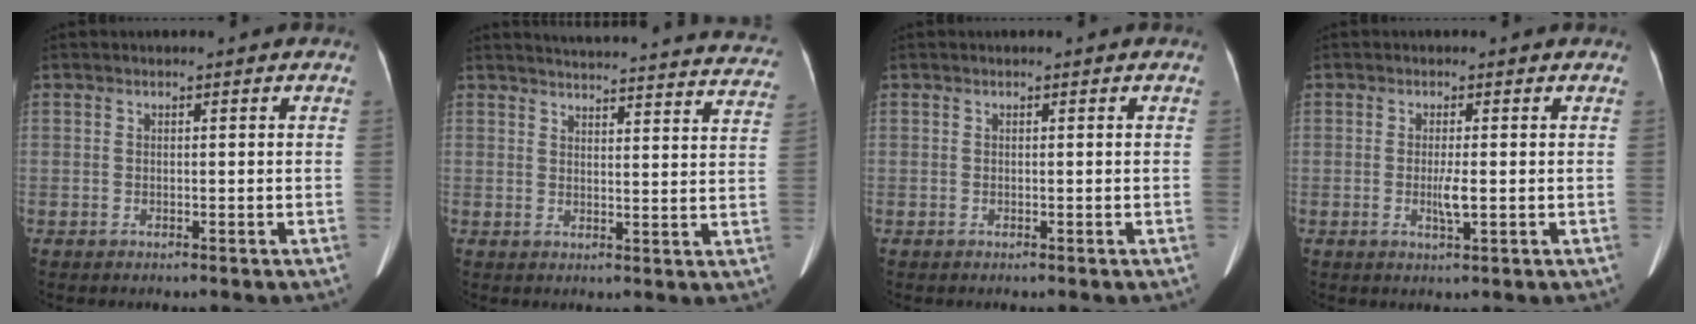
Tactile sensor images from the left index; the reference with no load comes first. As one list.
[{"total": 26.8, "force": [25.8, 3.1, 6.7], "torque": [-0.098, -0.070, 0.290]}, {"total": 0.0}, {"total": 2.3, "force": [-0.3, 0.2, 2.3], "torque": [-0.048, -0.004, -0.004]}]